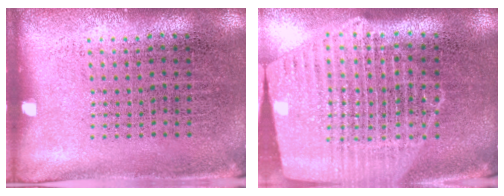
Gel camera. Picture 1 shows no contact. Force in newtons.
{"total": 2.4, "press": 2.1, "slide": 1.2}